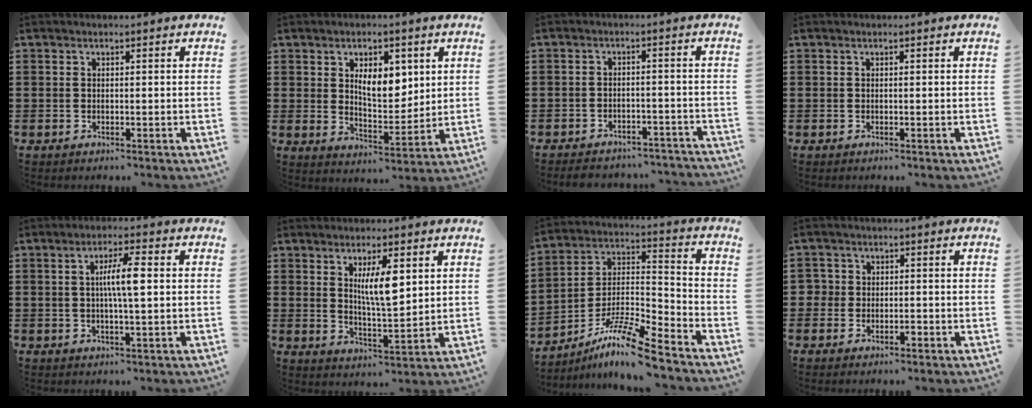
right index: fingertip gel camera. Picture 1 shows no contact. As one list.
[{"total": 6.8, "force": [2.5, 3.6, 5.3], "torque": [-0.083, 0.000, 0.036]}, {"total": 3.3, "force": [-3.3, 0.6, 0.1], "torque": [-0.007, 0.003, -0.068]}, {"total": 0.0}, {"total": 5.4, "force": [0.5, 0.7, 5.3], "torque": [-0.099, 0.002, 0.005]}, {"total": 6.7, "force": [2.4, 1.8, 6.0], "torque": [-0.107, -0.002, 0.036]}, {"total": 10.7, "force": [-8.8, 1.1, 6.0], "torque": [-0.121, 0.011, -0.175]}, {"total": 2.1, "force": [-0.7, 1.9, 0.7], "torque": [-0.021, 0.004, -0.017]}]